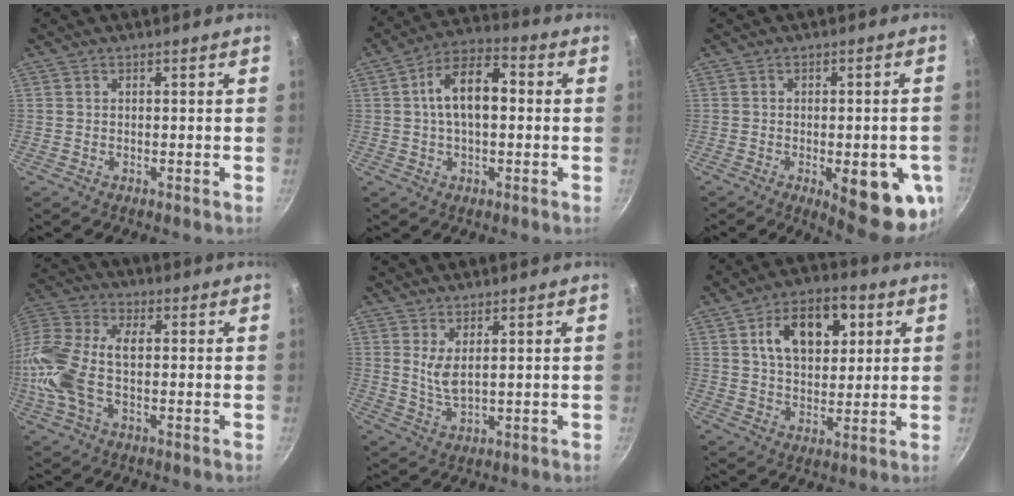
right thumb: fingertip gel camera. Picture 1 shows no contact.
{"total": 11.2, "force": [1.0, 6.0, 9.4], "torque": [-0.157, 0.029, 0.009]}
{"total": 14.4, "force": [-4.9, 5.3, 12.4], "torque": [-0.119, 0.006, -0.046]}
{"total": 16.0, "force": [-1.2, 8.7, 13.4], "torque": [-0.324, 0.024, -0.023]}
{"total": 3.9, "force": [1.4, 1.2, 3.4], "torque": [-0.069, -0.017, 0.038]}
{"total": 13.8, "force": [4.7, 8.2, 10.1], "torque": [-0.131, -0.003, 0.076]}